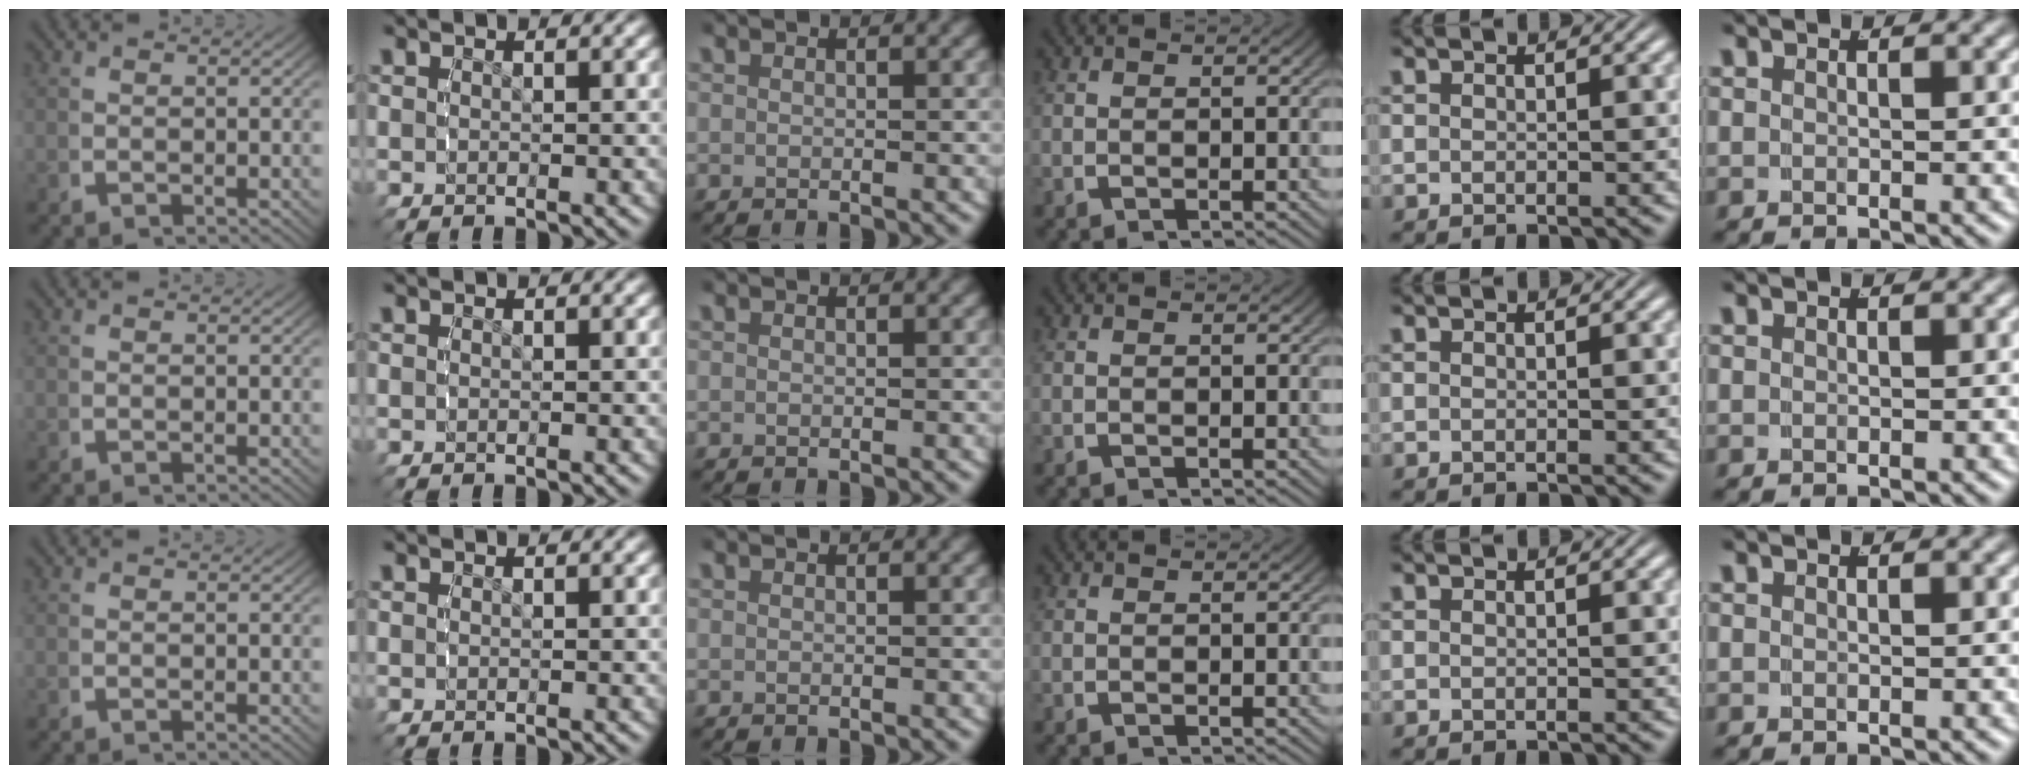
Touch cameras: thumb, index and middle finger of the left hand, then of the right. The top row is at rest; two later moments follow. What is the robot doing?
{"motion": "reach", "object": "toothpaste"}